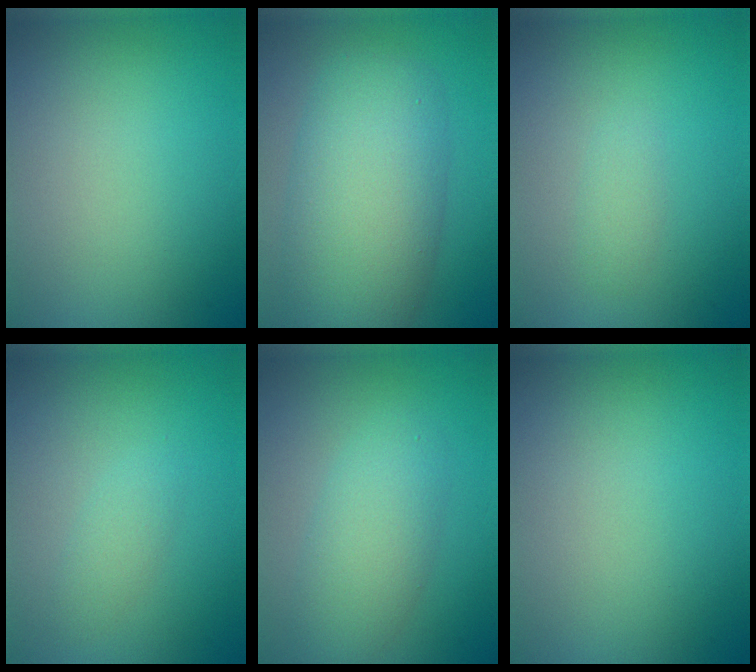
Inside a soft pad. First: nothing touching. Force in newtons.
{"total": 9.3, "press": 9.3, "slide": 0.3}
{"total": 1.0, "press": 1.0, "slide": 0.0}
{"total": 1.3, "press": 1.3, "slide": 0.1}
{"total": 4.0, "press": 4.0, "slide": 0.1}
{"total": 0.0}